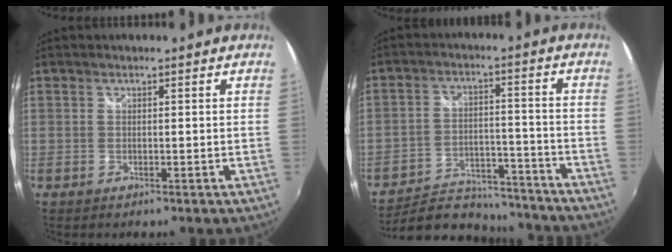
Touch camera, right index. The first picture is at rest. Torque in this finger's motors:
{"motor_torque": [-0.77, -0.63, -0.40, -0.21]}